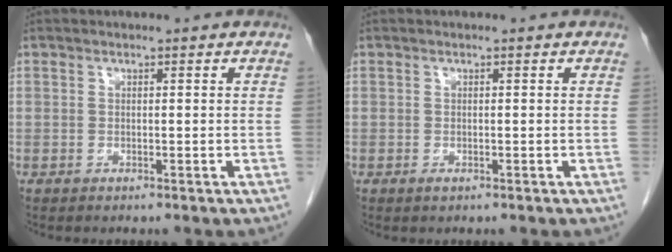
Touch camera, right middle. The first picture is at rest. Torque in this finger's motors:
{"motor_torque": [0.37, -0.33, -0.02, 0.00]}